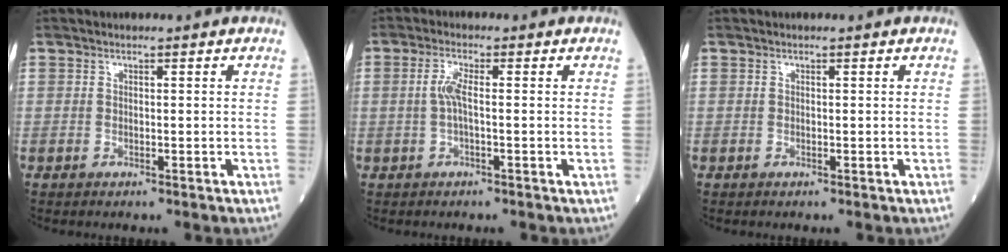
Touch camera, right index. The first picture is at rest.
{"total": 2.9, "force": [-0.1, 0.4, 2.9], "torque": [-0.065, 0.002, -0.004]}
{"total": 0.0}